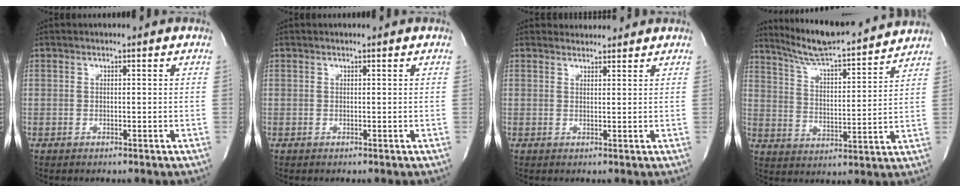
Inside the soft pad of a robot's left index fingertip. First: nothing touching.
{"total": 0.7, "force": [0.7, -0.1, 0.2], "torque": [-0.003, 0.001, 0.011]}
{"total": 2.7, "force": [2.7, 0.5, -0.3], "torque": [-0.004, 0.015, 0.041]}
{"total": 16.7, "force": [15.4, 0.8, 6.4], "torque": [-0.109, 0.004, 0.238]}